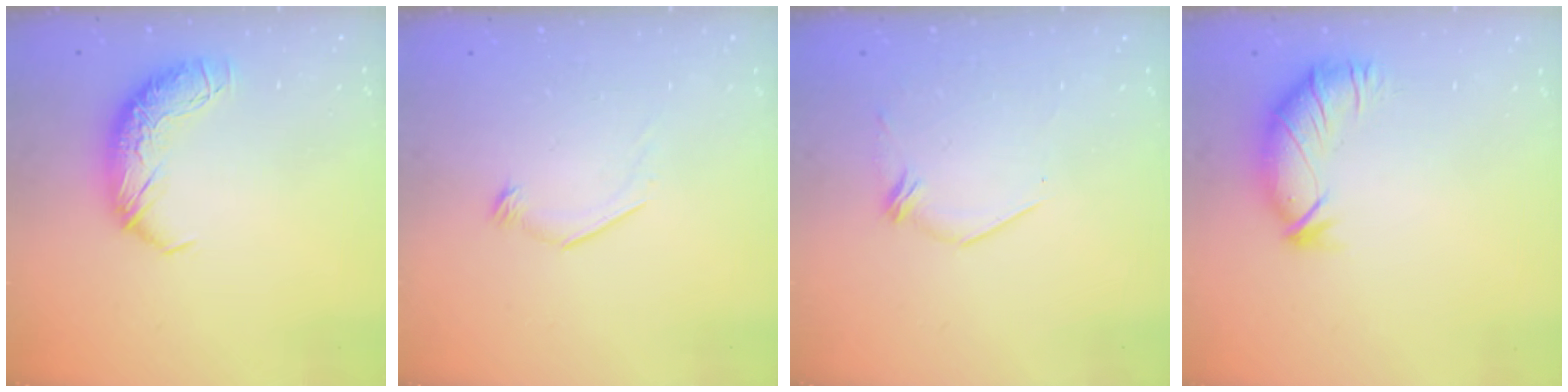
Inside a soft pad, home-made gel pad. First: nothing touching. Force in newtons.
{"total": 6.8, "press": 6.8, "slide": 0.7}
{"total": 5.9, "press": 5.9, "slide": 0.9}
{"total": 2.9, "press": 2.3, "slide": 1.6}